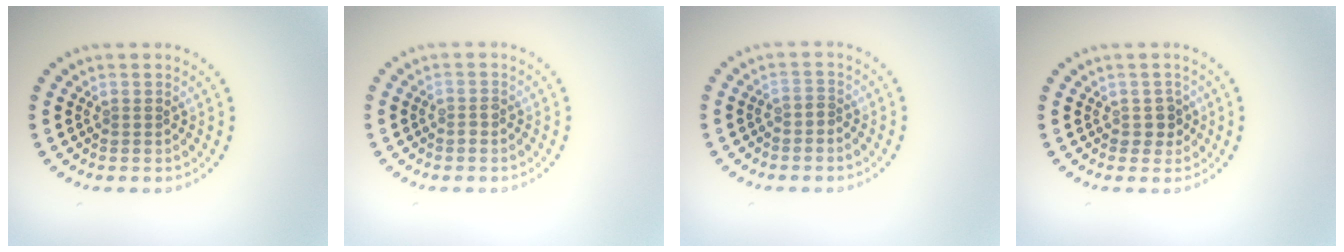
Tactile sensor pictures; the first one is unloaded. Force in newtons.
{"total": 0.8, "press": 0.7, "slide": 0.3}
{"total": 0.5, "press": 0.3, "slide": 0.4}
{"total": 1.5, "press": 1.3, "slide": 0.7}